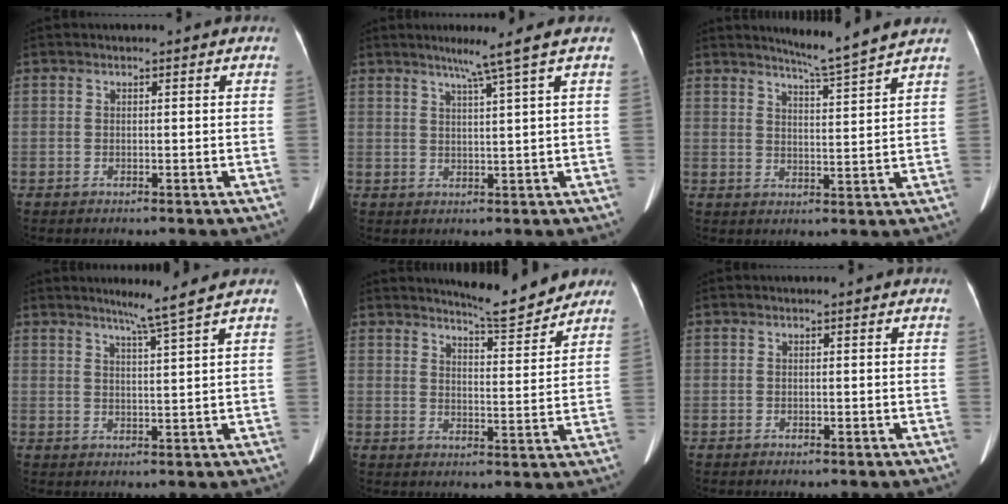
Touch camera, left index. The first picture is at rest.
{"total": 4.7, "force": [3.0, -1.8, 3.2], "torque": [-0.053, -0.004, 0.054]}
{"total": 6.6, "force": [5.9, -1.8, 2.2], "torque": [-0.043, -0.016, 0.091]}
{"total": 4.3, "force": [3.2, -1.7, 2.3], "torque": [-0.040, -0.011, 0.059]}
{"total": 8.6, "force": [8.2, 0.7, 2.5], "torque": [-0.042, -0.013, 0.109]}
{"total": 0.0}